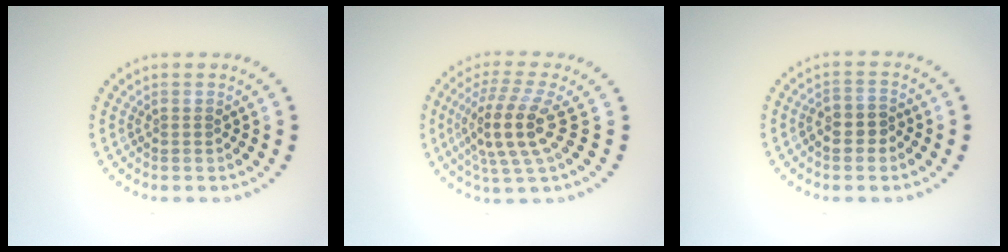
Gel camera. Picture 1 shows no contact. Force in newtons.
{"total": 4.6, "press": 3.8, "slide": 2.6}
{"total": 2.3, "press": 2.1, "slide": 0.9}